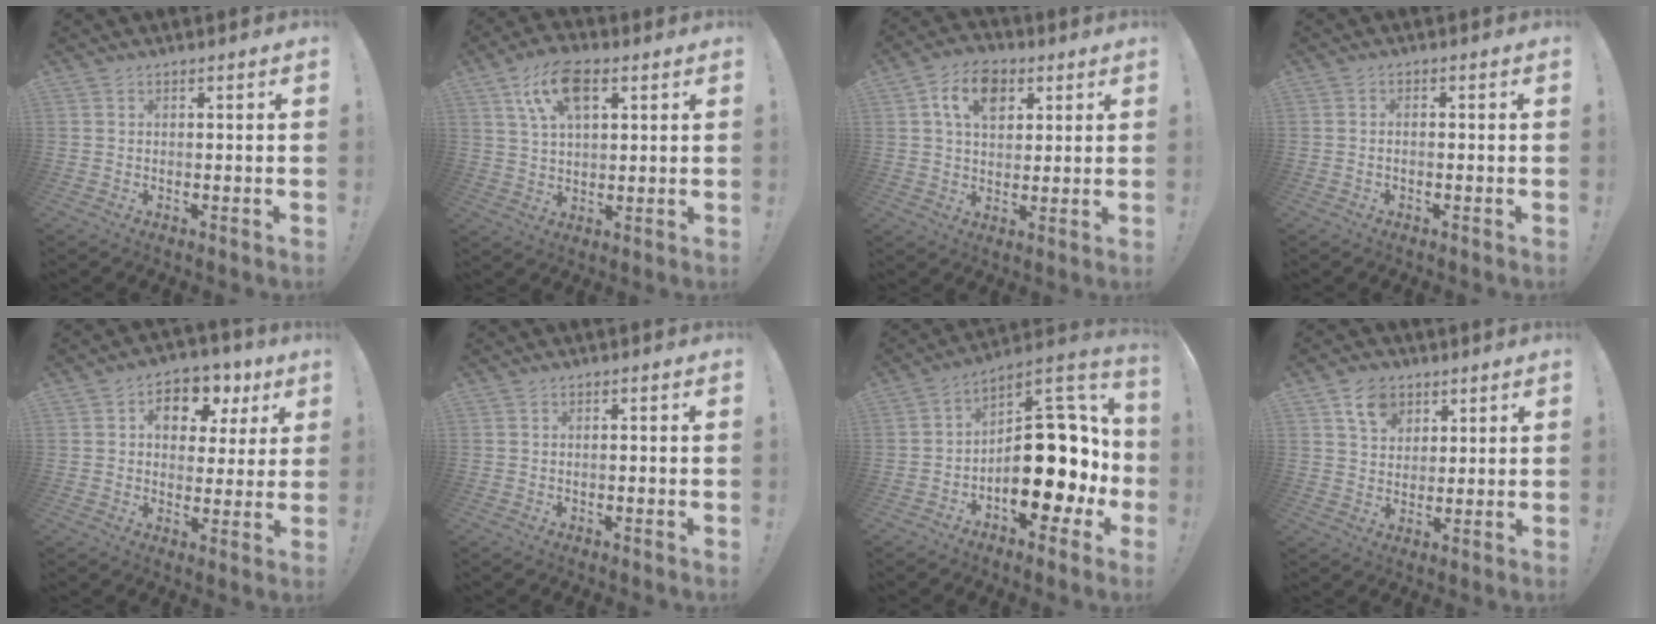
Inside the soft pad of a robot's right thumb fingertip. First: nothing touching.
{"total": 11.8, "force": [5.2, 6.1, 8.6], "torque": [-0.151, 0.003, 0.098]}
{"total": 10.8, "force": [4.0, 7.5, 6.6], "torque": [-0.106, 0.005, 0.075]}
{"total": 0.9, "force": [-0.6, 0.2, 0.7], "torque": [-0.011, 0.003, -0.010]}
{"total": 10.2, "force": [3.8, 7.3, 6.1], "torque": [-0.078, -0.016, 0.069]}
{"total": 0.9, "force": [-0.6, -0.4, 0.5], "torque": [-0.013, -0.001, -0.010]}
{"total": 22.8, "force": [-4.1, 12.5, 18.7], "torque": [-0.244, 0.020, -0.044]}
{"total": 8.2, "force": [4.4, 6.0, 3.4], "torque": [-0.051, -0.014, 0.083]}